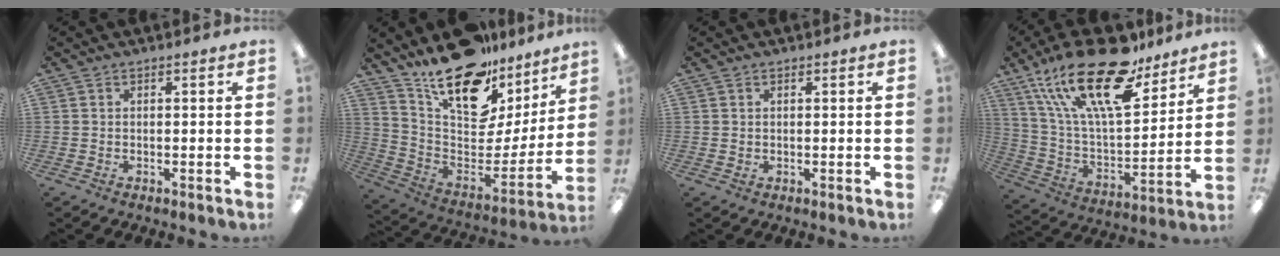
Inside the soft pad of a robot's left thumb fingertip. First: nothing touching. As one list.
[{"total": 20.0, "force": [15.2, 9.0, 9.5], "torque": [-0.152, -0.117, 0.267]}, {"total": 0.6, "force": [0.4, 0.5, 0.1], "torque": [-0.003, 0.002, 0.008]}, {"total": 25.9, "force": [17.3, 9.7, 16.7], "torque": [-0.302, -0.104, 0.295]}]